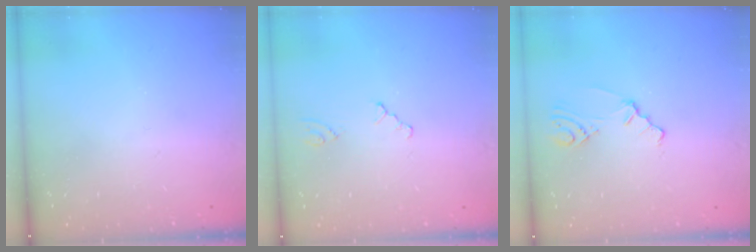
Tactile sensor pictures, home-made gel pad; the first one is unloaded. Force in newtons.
{"total": 0.9, "press": 0.9, "slide": 0.2}
{"total": 2.2, "press": 2.1, "slide": 0.6}